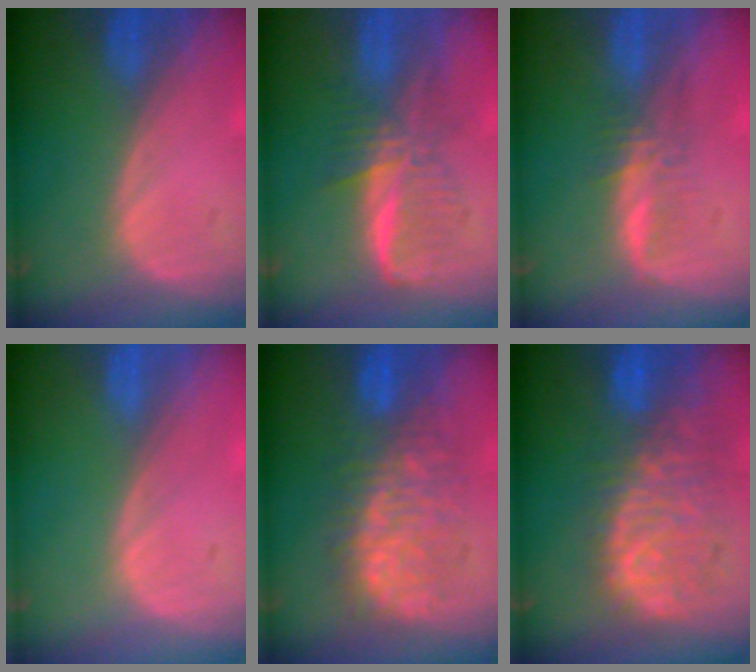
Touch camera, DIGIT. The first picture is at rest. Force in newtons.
{"total": 6.2, "press": 6.1, "slide": 0.8}
{"total": 3.1, "press": 3.1, "slide": 0.5}
{"total": 0.0}
{"total": 9.1, "press": 9.1, "slide": 0.6}
{"total": 11.2, "press": 9.6, "slide": 5.8}